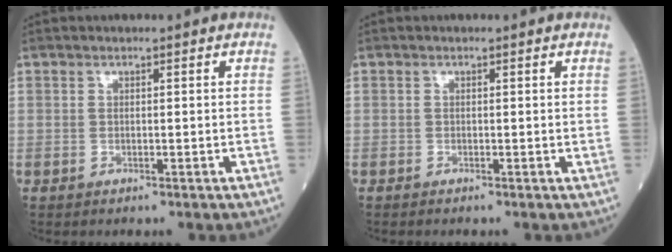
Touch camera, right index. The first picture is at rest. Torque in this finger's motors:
{"motor_torque": [0.04, 0.05, 0.01, 0.00]}